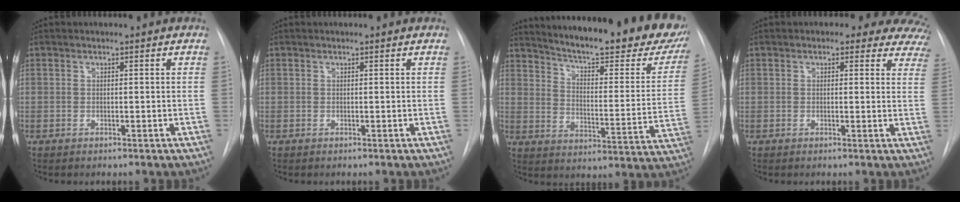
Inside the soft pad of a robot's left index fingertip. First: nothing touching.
{"total": 0.6, "force": [-0.6, -0.1, -0.2], "torque": [-0.001, -0.007, -0.013]}
{"total": 27.1, "force": [22.6, 4.7, 14.3], "torque": [-0.209, -0.077, 0.282]}
{"total": 10.7, "force": [9.1, 4.9, 2.6], "torque": [0.009, -0.013, 0.067]}